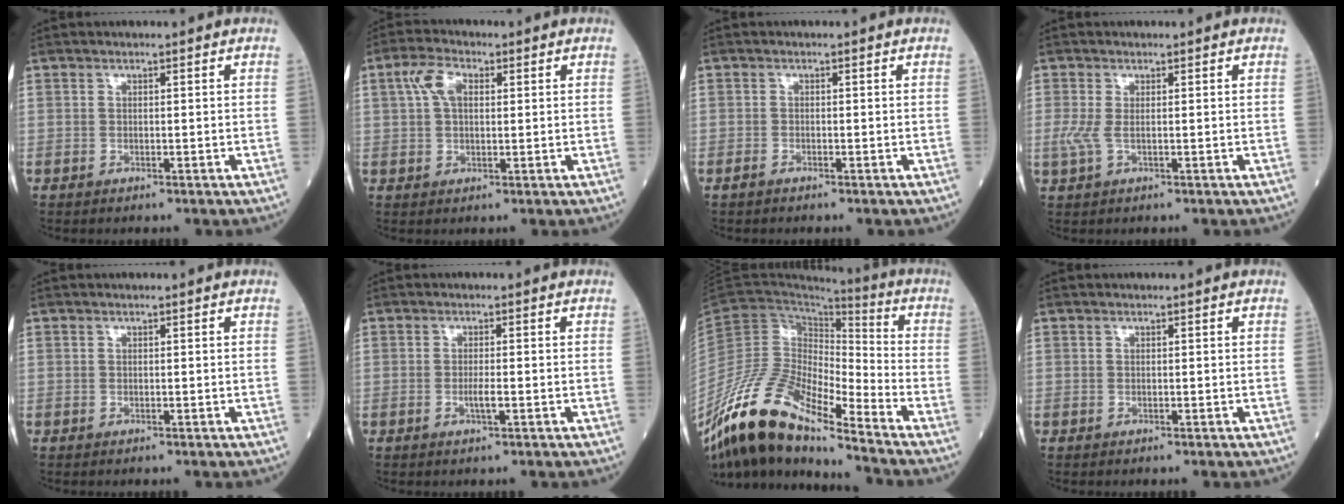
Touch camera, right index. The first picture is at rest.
{"total": 4.8, "force": [1.5, 2.5, 3.8], "torque": [-0.086, 0.017, 0.028]}
{"total": 0.7, "force": [-0.6, 0.1, 0.2], "torque": [-0.008, -0.001, -0.012]}
{"total": 2.0, "force": [-0.1, 0.6, 1.9], "torque": [-0.057, -0.007, -0.001]}
{"total": 0.0}
{"total": 1.8, "force": [-0.5, 0.1, 1.7], "torque": [-0.032, -0.001, -0.010]}
{"total": 16.4, "force": [-12.5, 3.3, 10.1], "torque": [-0.199, 0.012, -0.232]}
{"total": 0.0}